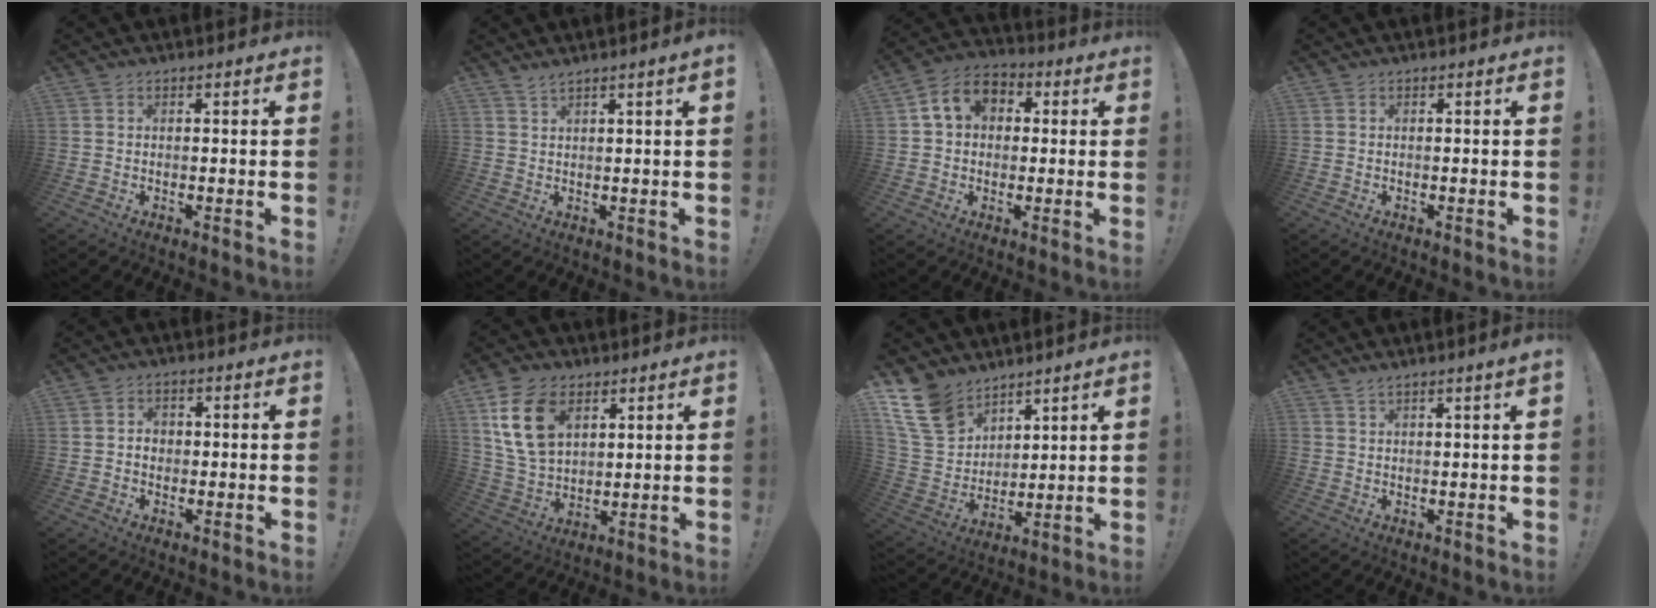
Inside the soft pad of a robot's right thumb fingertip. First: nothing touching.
{"total": 2.0, "force": [1.4, -0.5, 1.3], "torque": [-0.032, -0.007, 0.026]}
{"total": 9.4, "force": [2.6, 7.2, 5.4], "torque": [-0.079, 0.004, 0.053]}
{"total": 0.0}
{"total": 2.4, "force": [-0.2, 2.1, 1.2], "torque": [-0.006, -0.001, -0.008]}
{"total": 15.2, "force": [6.9, 9.9, 9.2], "torque": [-0.172, -0.020, 0.135]}
{"total": 16.0, "force": [11.0, 9.8, 6.3], "torque": [-0.138, -0.067, 0.217]}
{"total": 1.9, "force": [1.4, -0.5, 1.2], "torque": [-0.022, -0.009, 0.023]}